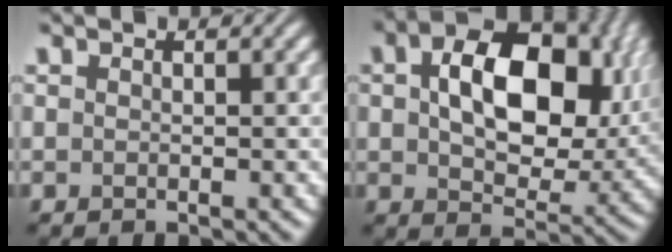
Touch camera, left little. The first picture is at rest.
{"total": 12.0, "force": [2.4, 7.5, 9.1], "torque": [-0.141, -0.002, 0.046]}